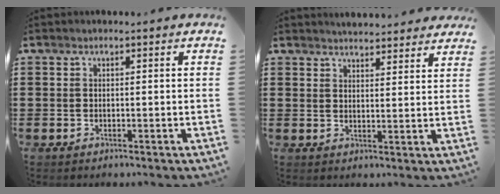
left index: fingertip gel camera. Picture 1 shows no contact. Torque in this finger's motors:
{"motor_torque": [1.00, -1.14, 0.43, 0.06]}